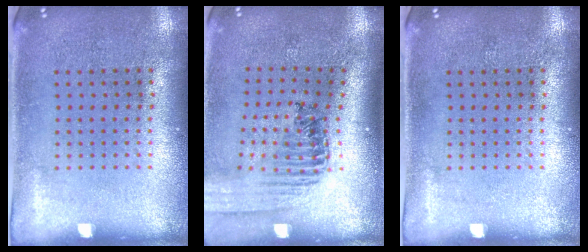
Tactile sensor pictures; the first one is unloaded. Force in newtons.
{"total": 1.5, "press": 1.4, "slide": 0.3}
{"total": 0.0}